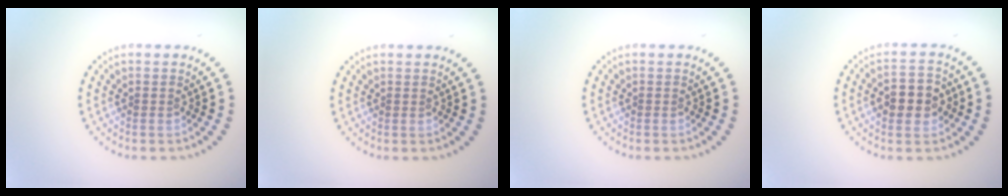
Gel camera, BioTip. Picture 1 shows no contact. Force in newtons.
{"total": 0.0}
{"total": 0.0}
{"total": 4.3, "press": 4.3, "slide": 0.2}